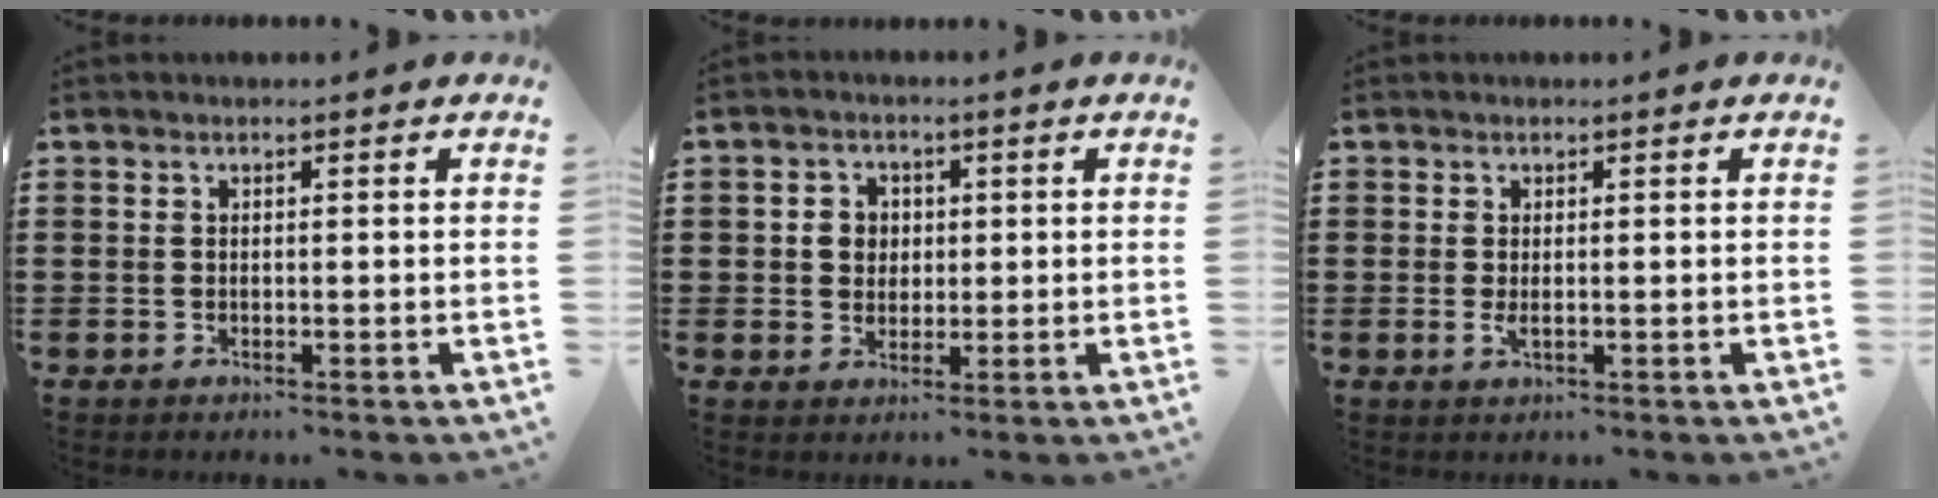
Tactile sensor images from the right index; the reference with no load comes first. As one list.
[{"total": 3.2, "force": [0.2, 3.0, 1.1], "torque": [-0.032, 0.012, 0.000]}, {"total": 1.3, "force": [-0.1, 0.3, 1.3], "torque": [-0.024, -0.004, 0.000]}]